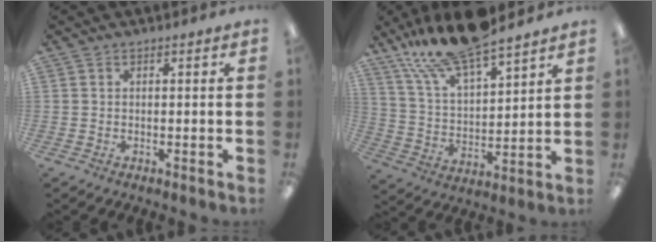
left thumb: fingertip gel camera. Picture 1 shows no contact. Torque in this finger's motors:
{"motor_torque": [1.08, -0.40, 1.59, -1.18, 0.40]}